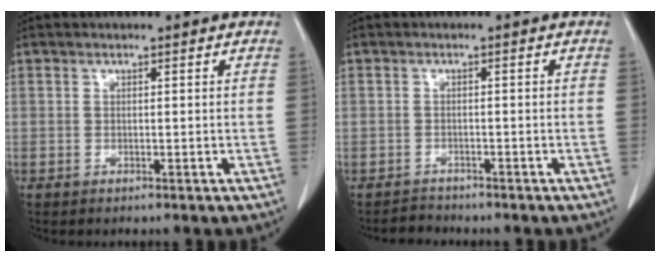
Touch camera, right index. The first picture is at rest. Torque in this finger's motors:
{"motor_torque": [-0.52, 0.33, -0.28, -0.13]}